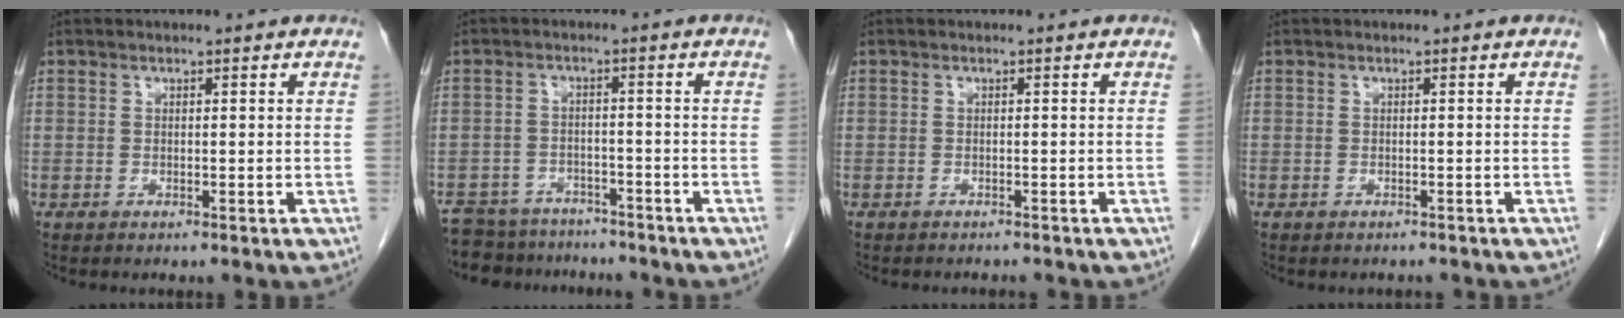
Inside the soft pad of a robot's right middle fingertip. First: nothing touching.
{"total": 12.2, "force": [-10.7, 5.2, 2.8], "torque": [-0.058, 0.005, -0.144]}
{"total": 2.6, "force": [-2.4, 0.7, 0.7], "torque": [-0.010, -0.003, -0.028]}
{"total": 1.5, "force": [-1.4, 0.6, 0.3], "torque": [-0.011, -0.001, -0.018]}